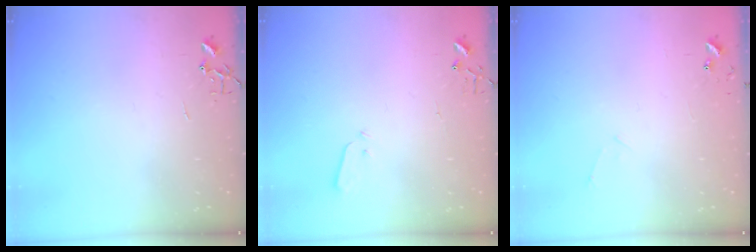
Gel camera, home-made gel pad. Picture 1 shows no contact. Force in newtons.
{"total": 3.4, "press": 3.3, "slide": 0.7}
{"total": 4.8, "press": 4.8, "slide": 0.5}